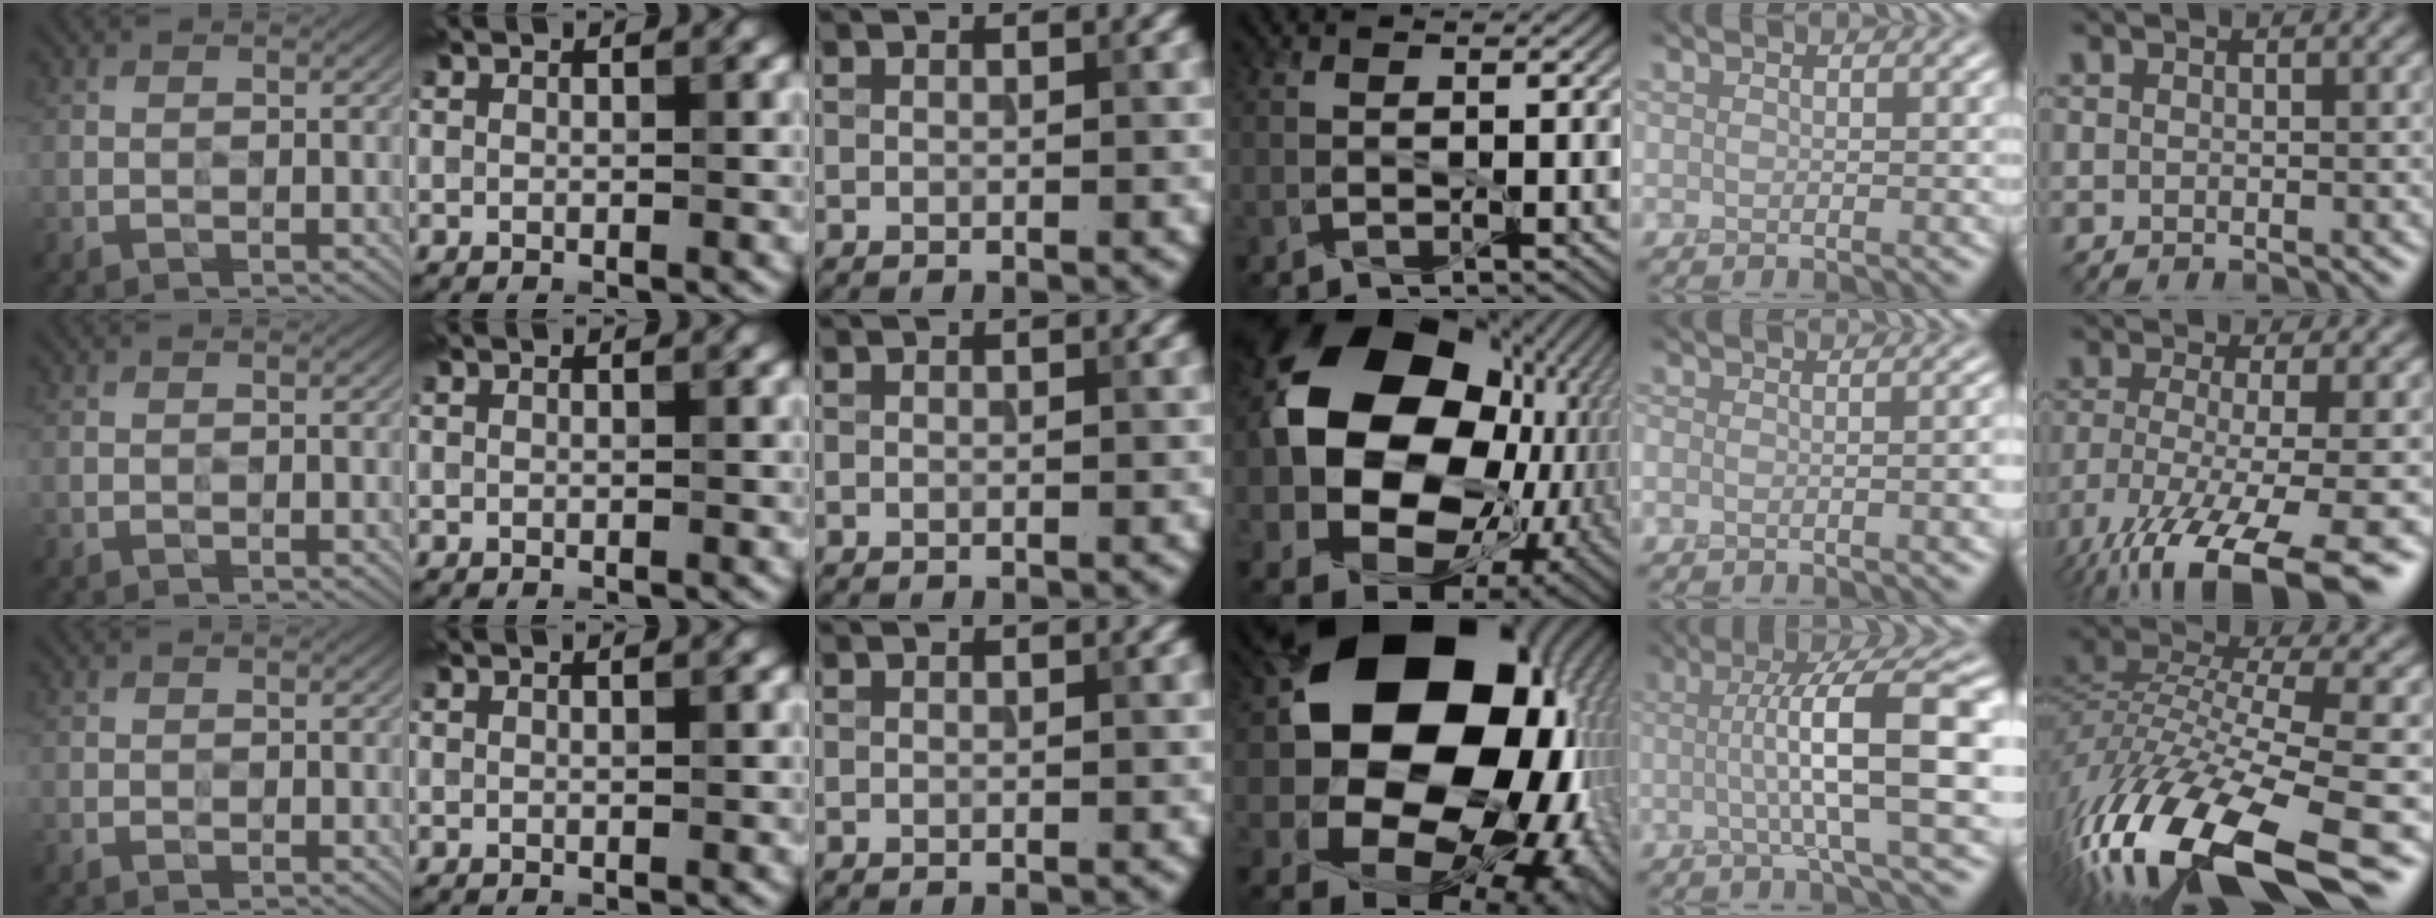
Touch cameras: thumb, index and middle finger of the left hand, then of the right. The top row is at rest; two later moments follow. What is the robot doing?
{"motion": "peel", "object": "tape"}